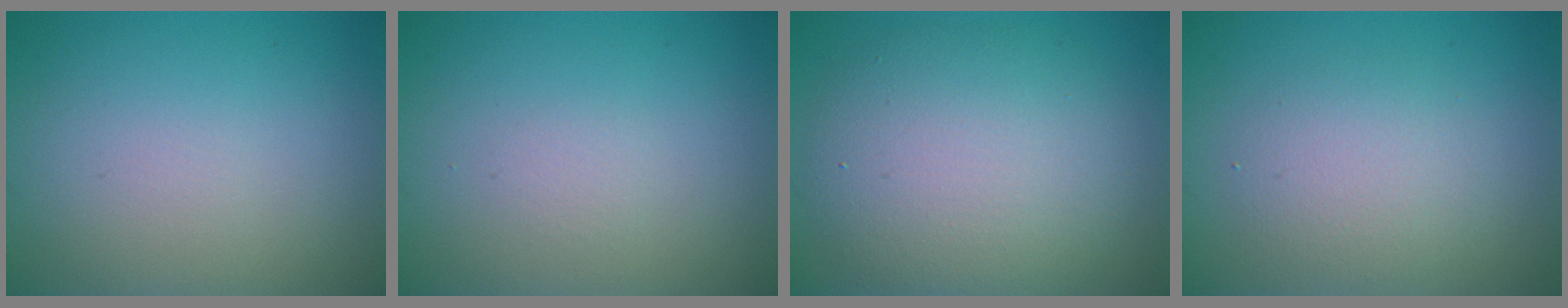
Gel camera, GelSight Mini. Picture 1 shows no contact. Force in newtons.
{"total": 0.0}
{"total": 8.3, "press": 8.2, "slide": 0.6}
{"total": 3.0, "press": 3.0, "slide": 0.2}